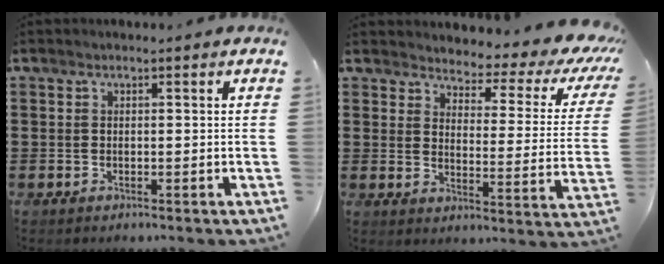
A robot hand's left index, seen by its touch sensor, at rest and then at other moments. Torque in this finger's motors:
{"motor_torque": [2.14, 0.00, 0.60, 0.04]}